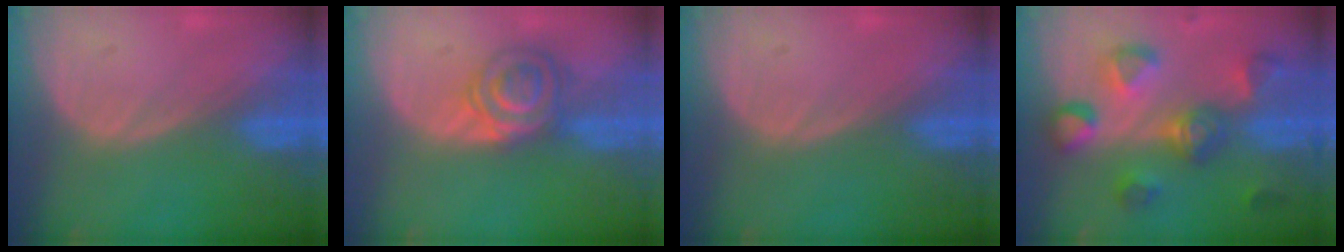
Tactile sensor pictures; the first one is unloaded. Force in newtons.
{"total": 6.8, "press": 5.9, "slide": 3.5}
{"total": 0.0}
{"total": 8.7, "press": 8.7, "slide": 0.2}